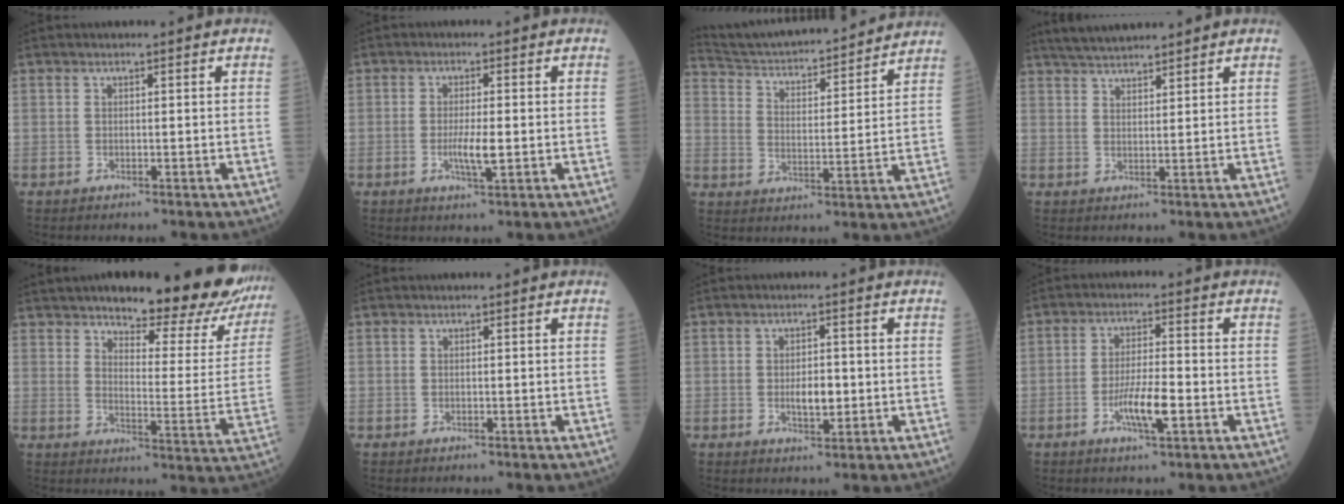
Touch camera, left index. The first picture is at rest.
{"total": 3.5, "force": [-0.7, 0.5, 3.4], "torque": [-0.062, -0.006, -0.011]}
{"total": 20.4, "force": [19.1, 2.2, 6.7], "torque": [-0.102, 0.002, 0.277]}
{"total": 6.6, "force": [6.1, 0.8, 2.5], "torque": [-0.040, 0.028, 0.108]}
{"total": 19.5, "force": [17.1, 3.7, 8.7], "torque": [-0.098, -0.058, 0.205]}
{"total": 0.0}
{"total": 3.4, "force": [-0.5, 1.5, 3.0], "torque": [-0.046, -0.003, -0.004]}
{"total": 5.9, "force": [-2.3, 0.8, 5.4], "torque": [-0.100, -0.006, -0.042]}